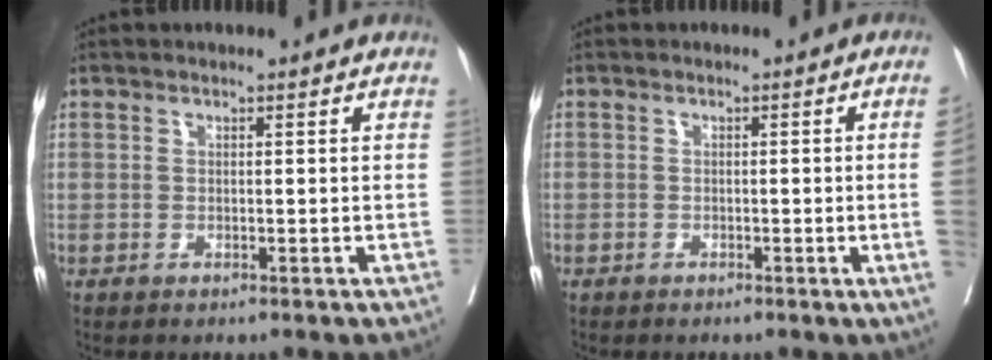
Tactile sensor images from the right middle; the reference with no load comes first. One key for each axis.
{"total": 3.2, "fx": -0.7, "fy": -1.2, "fz": 2.9, "tx": -0.034, "ty": -0.004, "tz": -0.010}